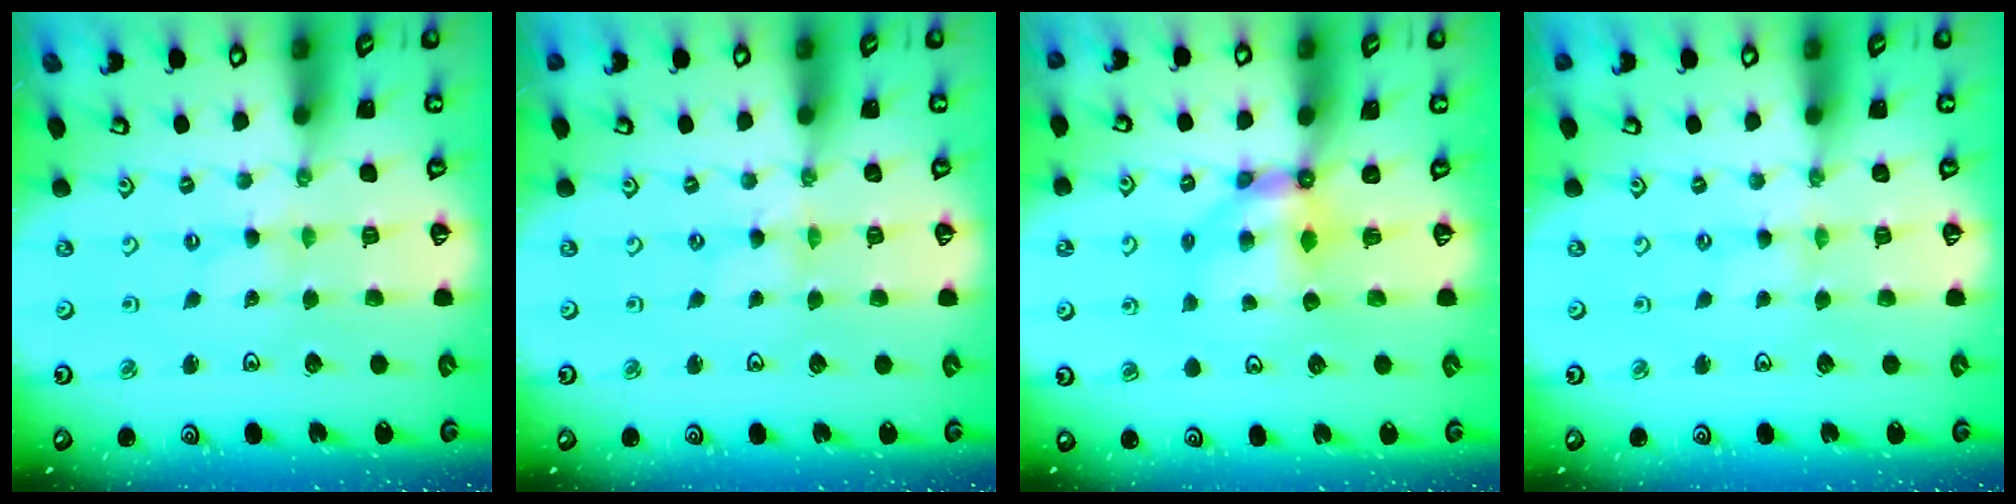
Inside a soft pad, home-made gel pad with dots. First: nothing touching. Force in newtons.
{"total": 0.0}
{"total": 5.8, "press": 5.8, "slide": 0.2}
{"total": 1.1, "press": 1.1, "slide": 0.2}